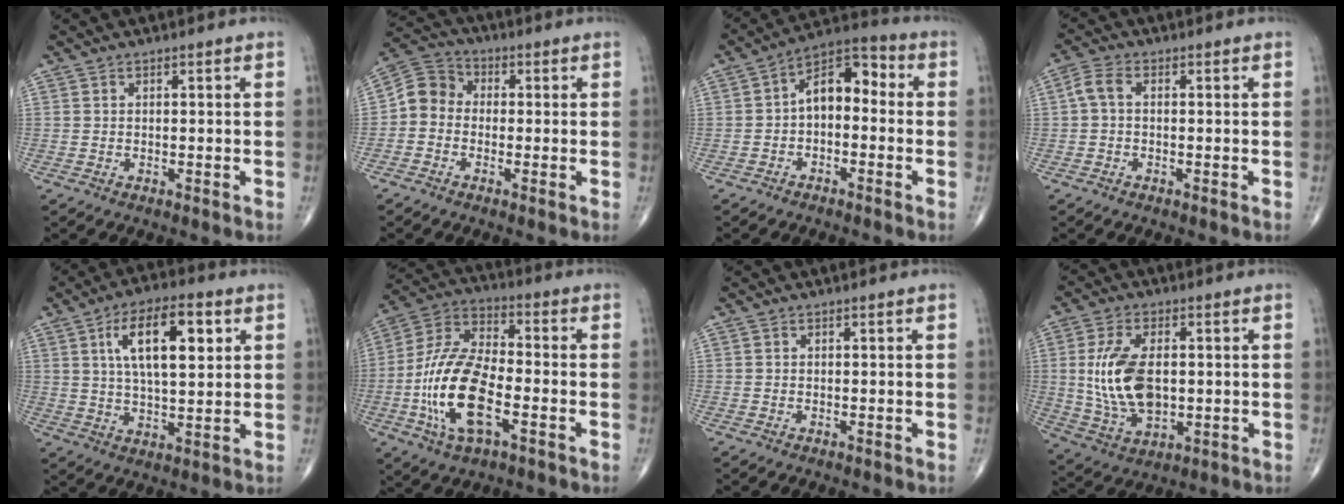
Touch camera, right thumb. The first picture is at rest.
{"total": 6.4, "force": [-1.0, 5.5, 3.1], "torque": [-0.041, 0.025, -0.039]}
{"total": 9.2, "force": [-0.5, 5.6, 7.2], "torque": [-0.090, 0.043, -0.028]}
{"total": 3.2, "force": [0.0, 1.8, 2.7], "torque": [-0.060, 0.009, -0.007]}
{"total": 13.9, "force": [4.5, 5.7, 11.9], "torque": [-0.188, -0.005, 0.076]}
{"total": 17.6, "force": [-4.9, 7.9, 15.0], "torque": [-0.303, 0.025, -0.093]}
{"total": 0.0}
{"total": 13.4, "force": [0.7, 7.5, 11.0], "torque": [-0.214, -0.007, 0.023]}